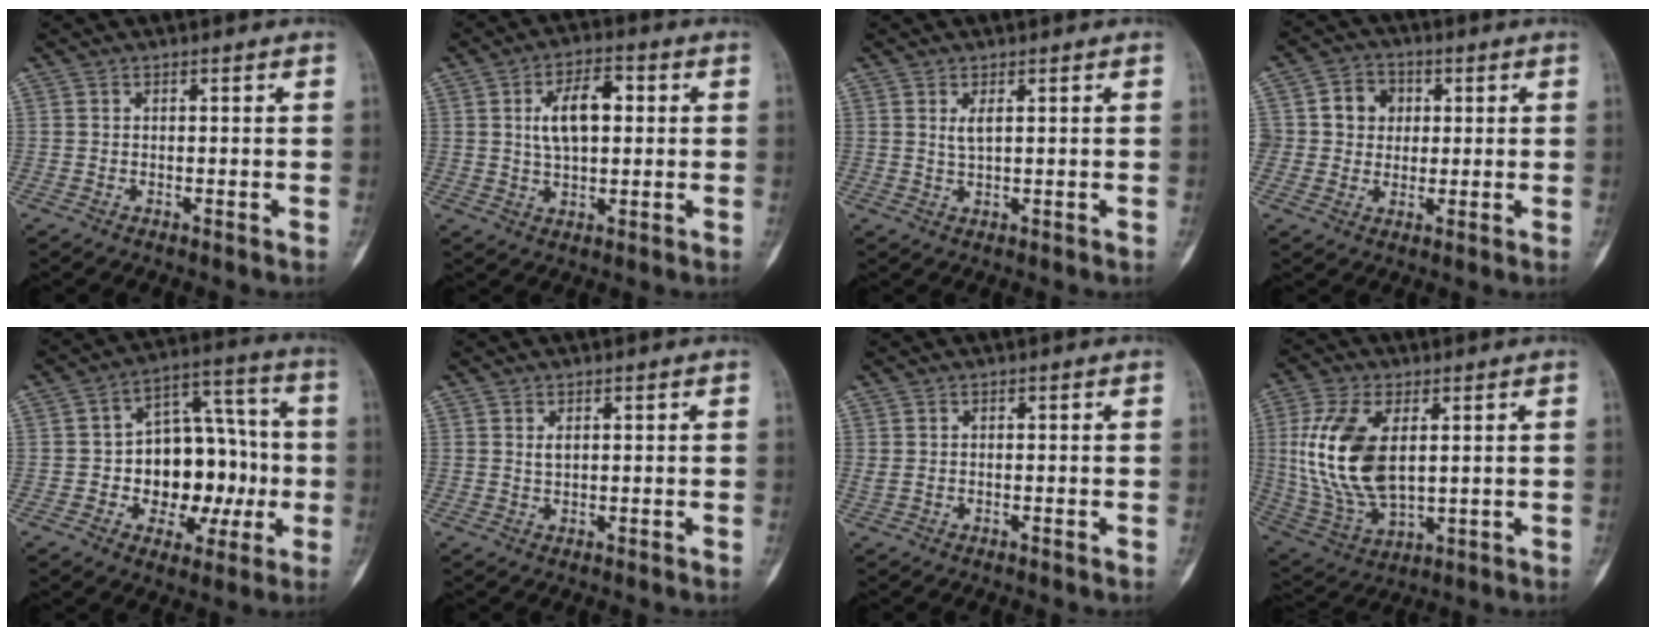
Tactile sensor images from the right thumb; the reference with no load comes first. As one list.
[{"total": 9.3, "force": [1.7, 4.9, 7.7], "torque": [-0.122, 0.008, 0.028]}, {"total": 2.0, "force": [0.7, 0.5, 1.7], "torque": [-0.038, -0.007, 0.020]}, {"total": 8.0, "force": [1.3, 7.2, 3.0], "torque": [-0.005, 0.004, 0.019]}, {"total": 17.6, "force": [-2.1, 11.8, 12.9], "torque": [-0.134, 0.046, -0.021]}, {"total": 1.4, "force": [0.5, 0.7, 1.1], "torque": [-0.018, -0.002, 0.013]}, {"total": 1.0, "force": [-0.2, 0.5, 0.8], "torque": [-0.025, 0.006, 0.003]}, {"total": 16.8, "force": [2.9, 9.2, 13.8], "torque": [-0.282, -0.014, 0.068]}]